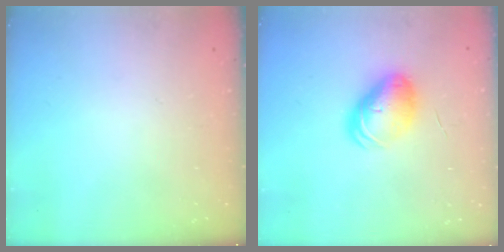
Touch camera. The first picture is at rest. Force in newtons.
{"total": 9.4, "press": 9.3, "slide": 1.6}